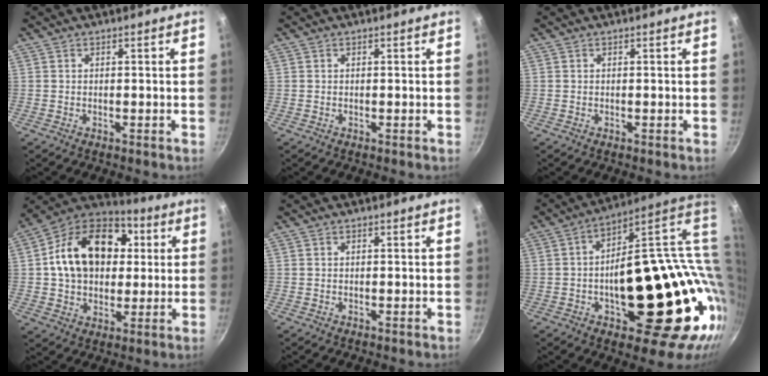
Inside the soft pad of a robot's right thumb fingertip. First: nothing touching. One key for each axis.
{"total": 0.0}
{"total": 0.0}
{"total": 21.4, "fx": 3.7, "fy": 15.6, "fz": 14.2, "tx": -0.214, "ty": 0.025, "tz": 0.050}
{"total": 0.0}
{"total": 32.5, "fx": 3.7, "fy": 15.0, "fz": 28.6, "tx": -0.380, "ty": -0.009, "tz": 0.076}